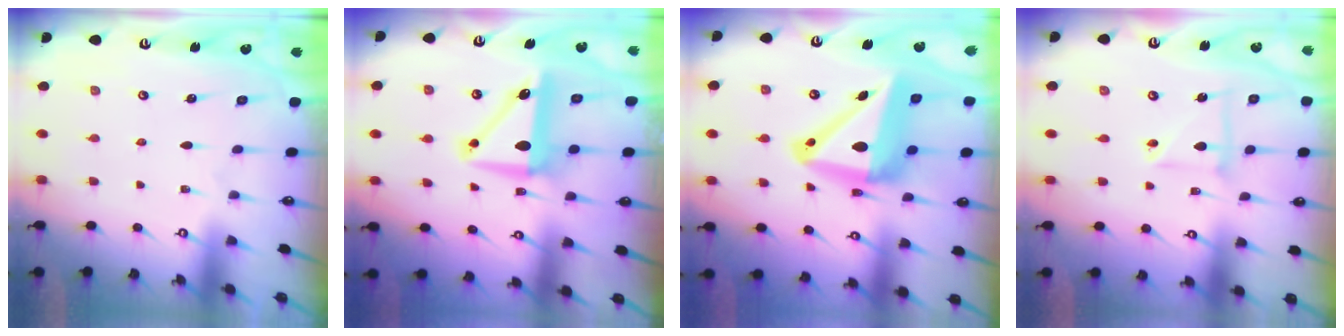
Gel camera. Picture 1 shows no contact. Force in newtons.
{"total": 9.2, "press": 9.0, "slide": 1.8}
{"total": 17.3, "press": 17.1, "slide": 2.5}
{"total": 5.6, "press": 5.6, "slide": 0.5}